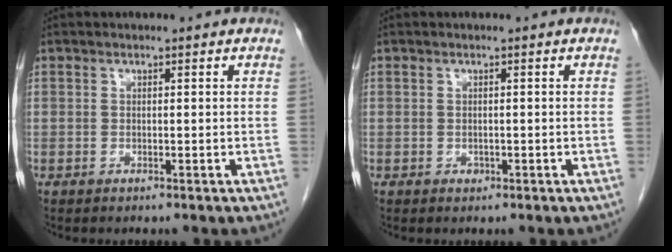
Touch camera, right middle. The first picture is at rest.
{"total": 0.6, "force": [-0.3, 0.5, 0.2], "torque": [-0.003, 0.002, -0.004]}